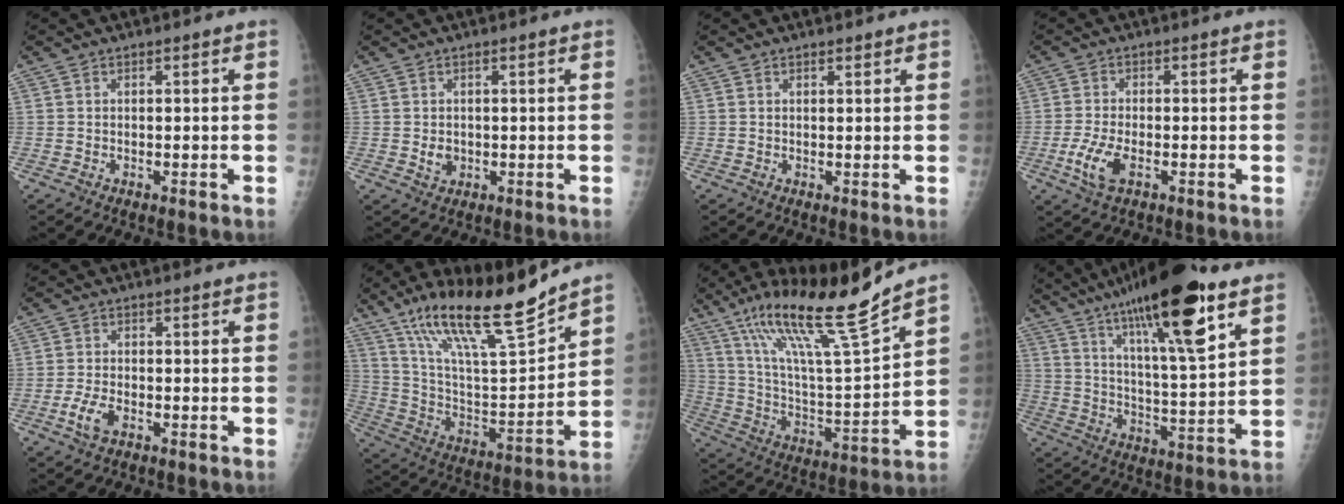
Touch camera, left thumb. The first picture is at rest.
{"total": 2.4, "force": [-0.1, 2.0, 1.4], "torque": [-0.014, -0.001, 0.005]}
{"total": 0.9, "force": [0.7, 0.4, 0.4], "torque": [-0.005, -0.004, 0.010]}
{"total": 5.7, "force": [-2.0, 2.6, 4.6], "torque": [-0.108, 0.000, -0.038]}
{"total": 4.2, "force": [-1.9, 2.2, 3.0], "torque": [-0.067, 0.004, -0.035]}
{"total": 21.1, "force": [16.2, 3.3, 13.2], "torque": [-0.200, -0.079, 0.294]}
{"total": 20.7, "force": [15.3, 1.0, 13.9], "torque": [-0.218, -0.075, 0.277]}
{"total": 22.8, "force": [13.8, 4.7, 17.6], "torque": [-0.275, -0.048, 0.226]}